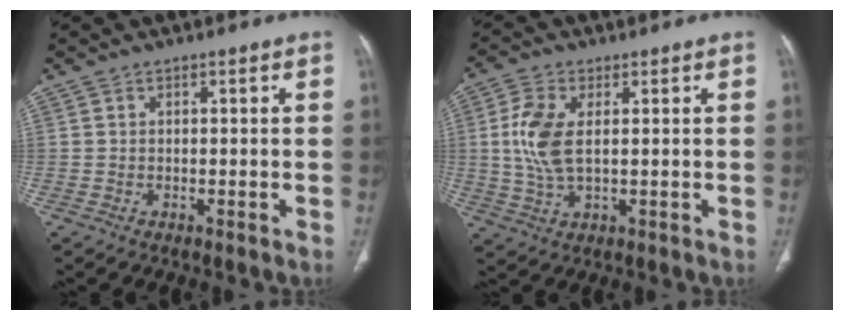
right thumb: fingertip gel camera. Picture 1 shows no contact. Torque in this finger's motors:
{"motor_torque": [-0.63, 0.53, 1.01, 0.05, 0.05]}